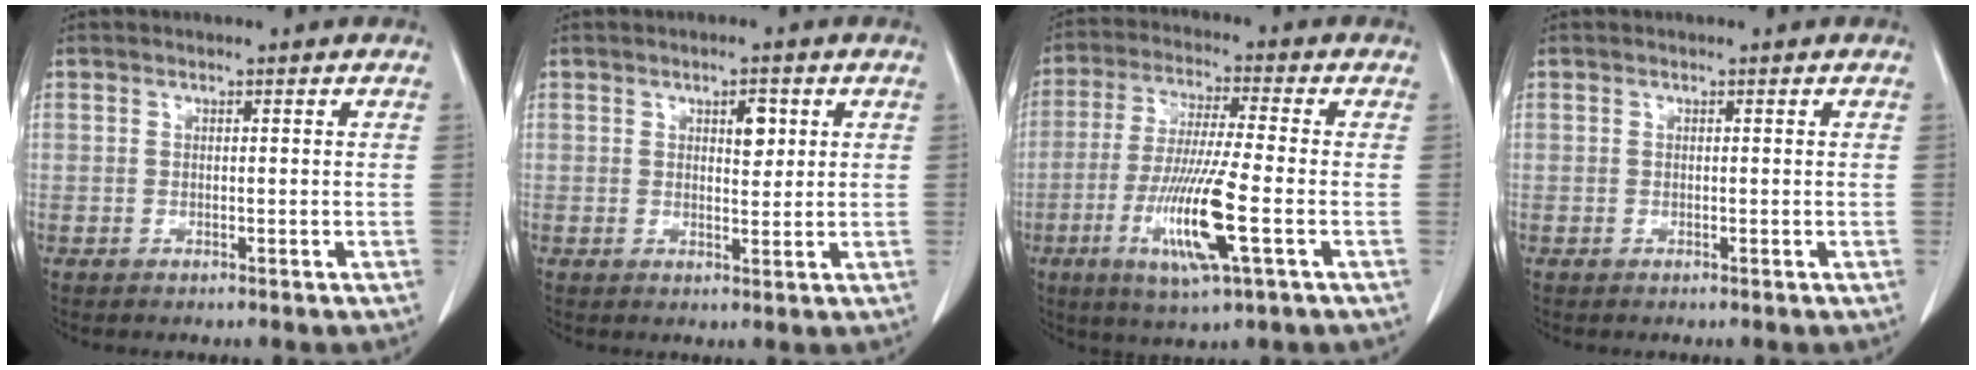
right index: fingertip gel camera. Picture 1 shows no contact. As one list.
[{"total": 3.0, "force": [1.1, 1.3, 2.4], "torque": [-0.035, -0.002, 0.018]}, {"total": 12.5, "force": [-3.8, 0.4, 11.9], "torque": [-0.234, -0.020, -0.071]}, {"total": 0.0}]